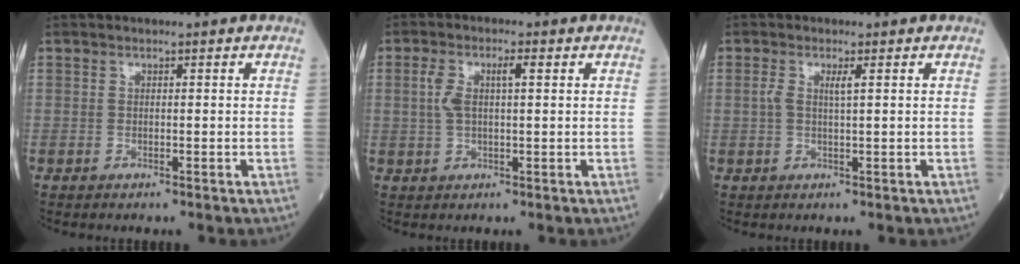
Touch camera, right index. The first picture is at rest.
{"total": 4.8, "force": [1.2, 1.4, 4.4], "torque": [-0.101, 0.021, 0.027]}
{"total": 2.2, "force": [0.6, 0.2, 2.1], "torque": [-0.049, 0.005, 0.012]}